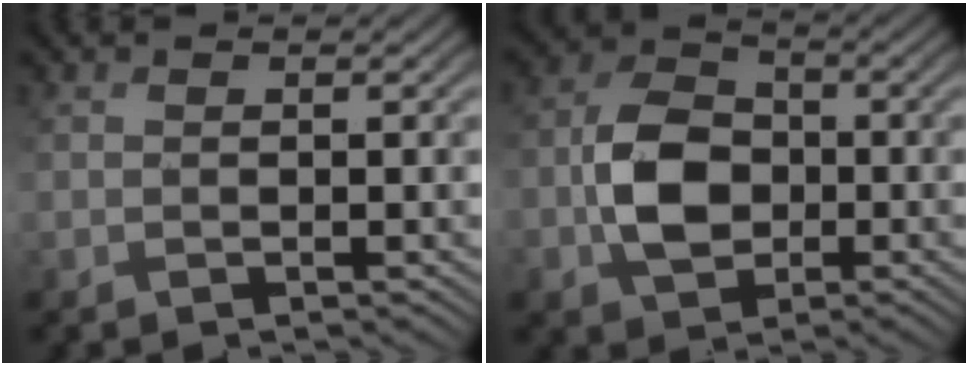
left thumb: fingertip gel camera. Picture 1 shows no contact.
{"total": 7.5, "force": [-1.6, 5.4, 4.9], "torque": [-0.101, 0.004, -0.037]}